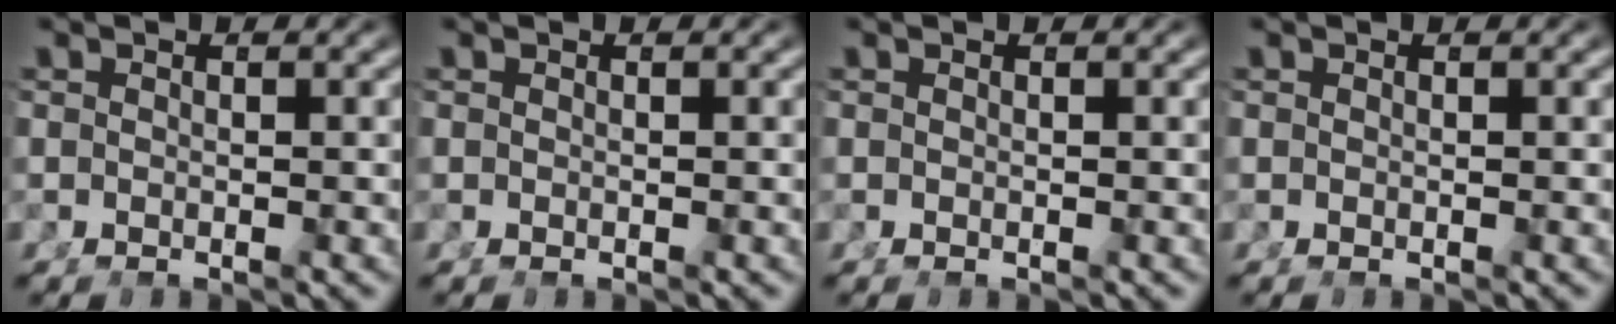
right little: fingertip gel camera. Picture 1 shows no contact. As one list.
[{"total": 0.0}, {"total": 0.0}, {"total": 0.0}]